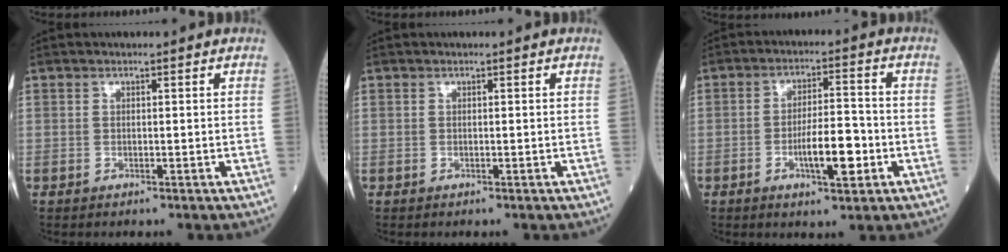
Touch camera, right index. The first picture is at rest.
{"total": 0.0}
{"total": 7.4, "force": [-2.4, 1.6, 6.8], "torque": [-0.116, 0.003, -0.040]}